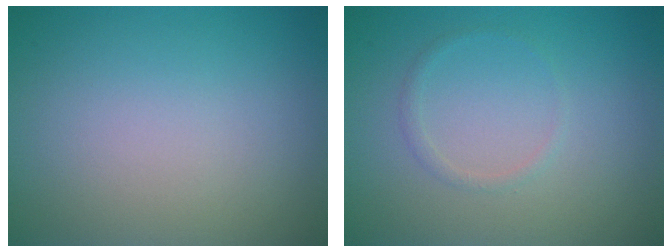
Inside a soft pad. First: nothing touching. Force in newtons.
{"total": 0.8, "press": 0.8, "slide": 0.1}